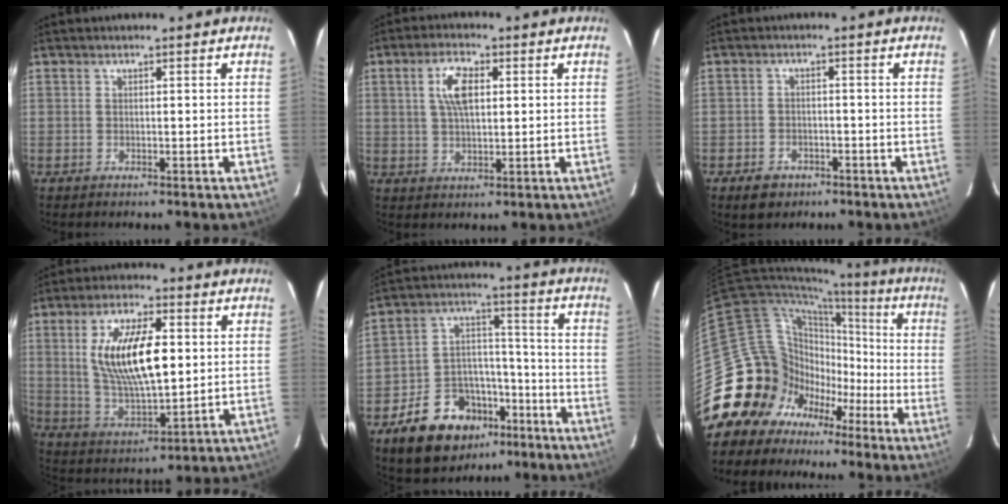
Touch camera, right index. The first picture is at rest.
{"total": 6.6, "force": [1.8, 3.0, 5.6], "torque": [-0.104, 0.011, 0.035]}
{"total": 4.9, "force": [-3.2, 3.4, 1.6], "torque": [-0.048, 0.006, -0.045]}
{"total": 15.8, "force": [2.7, 6.3, 14.2], "torque": [-0.268, 0.001, 0.059]}
{"total": 16.6, "force": [-10.3, 10.7, 7.3], "torque": [-0.153, 0.042, -0.149]}
{"total": 18.1, "force": [-8.9, 15.3, 3.9], "torque": [-0.097, 0.061, -0.147]}